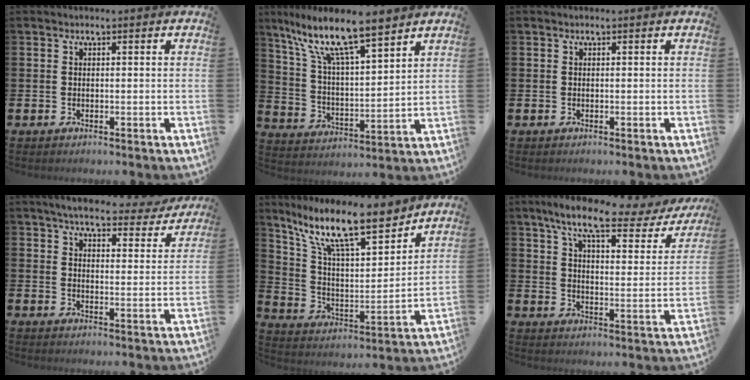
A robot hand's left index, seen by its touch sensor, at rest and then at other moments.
{"total": 11.3, "force": [9.3, 2.1, 6.1], "torque": [-0.148, -0.047, 0.159]}
{"total": 0.0}
{"total": 5.6, "force": [5.2, 1.0, 1.9], "torque": [-0.042, -0.031, 0.086]}
{"total": 14.3, "force": [11.1, 3.7, 8.2], "torque": [-0.176, -0.062, 0.191]}
{"total": 8.7, "force": [6.6, 1.9, 5.3], "torque": [-0.118, -0.034, 0.104]}